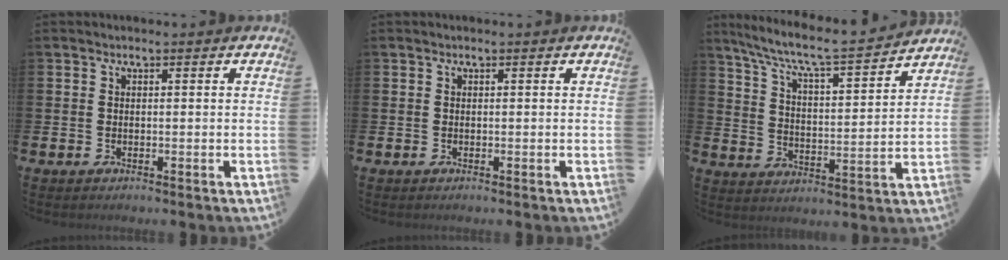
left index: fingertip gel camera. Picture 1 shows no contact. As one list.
[{"total": 0.0}, {"total": 7.7, "force": [6.9, 0.7, 3.4], "torque": [-0.097, -0.050, 0.113]}]